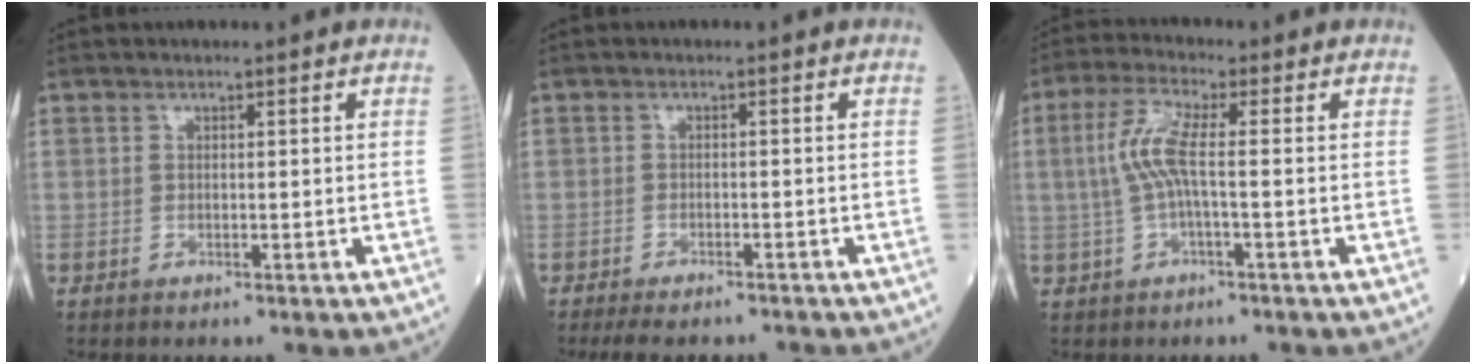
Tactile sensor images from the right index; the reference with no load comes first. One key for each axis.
{"total": 6.4, "fx": -5.8, "fy": 1.5, "fz": 2.3, "tx": -0.026, "ty": -0.010, "tz": -0.082}
{"total": 6.0, "fx": 0.0, "fy": 0.7, "fz": 5.9, "tx": -0.134, "ty": 0.013, "tz": -0.003}